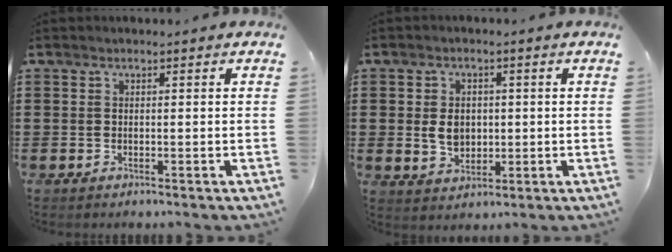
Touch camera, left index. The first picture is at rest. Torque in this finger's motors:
{"motor_torque": [0.89, 0.04, 0.50, 0.11]}